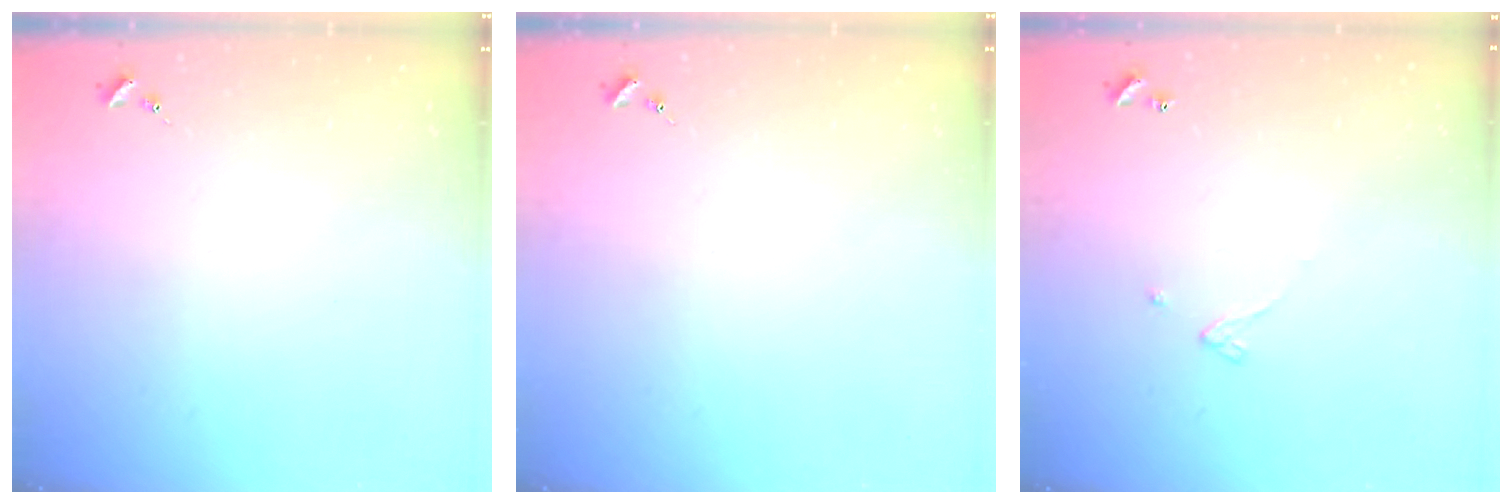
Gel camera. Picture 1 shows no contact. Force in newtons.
{"total": 0.0}
{"total": 2.4, "press": 2.4, "slide": 0.2}